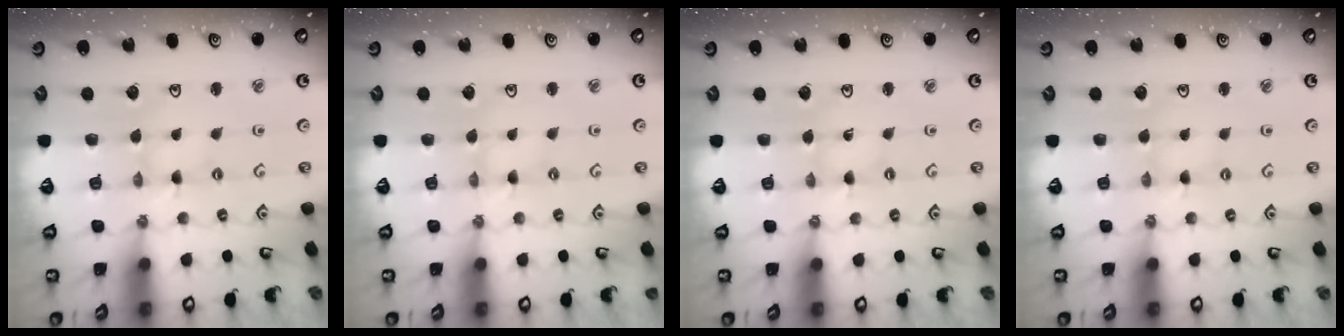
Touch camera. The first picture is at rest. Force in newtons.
{"total": 0.0}
{"total": 0.0}
{"total": 0.0}